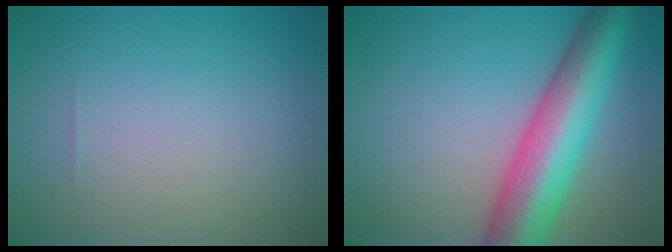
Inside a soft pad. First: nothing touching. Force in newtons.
{"total": 9.3, "press": 9.3, "slide": 0.3}